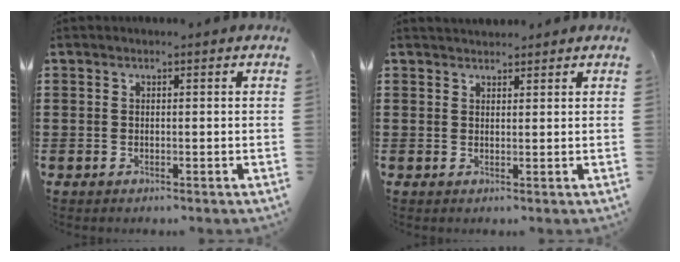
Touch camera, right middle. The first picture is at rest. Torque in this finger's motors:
{"motor_torque": [0.27, -0.33, 0.15, -0.01]}